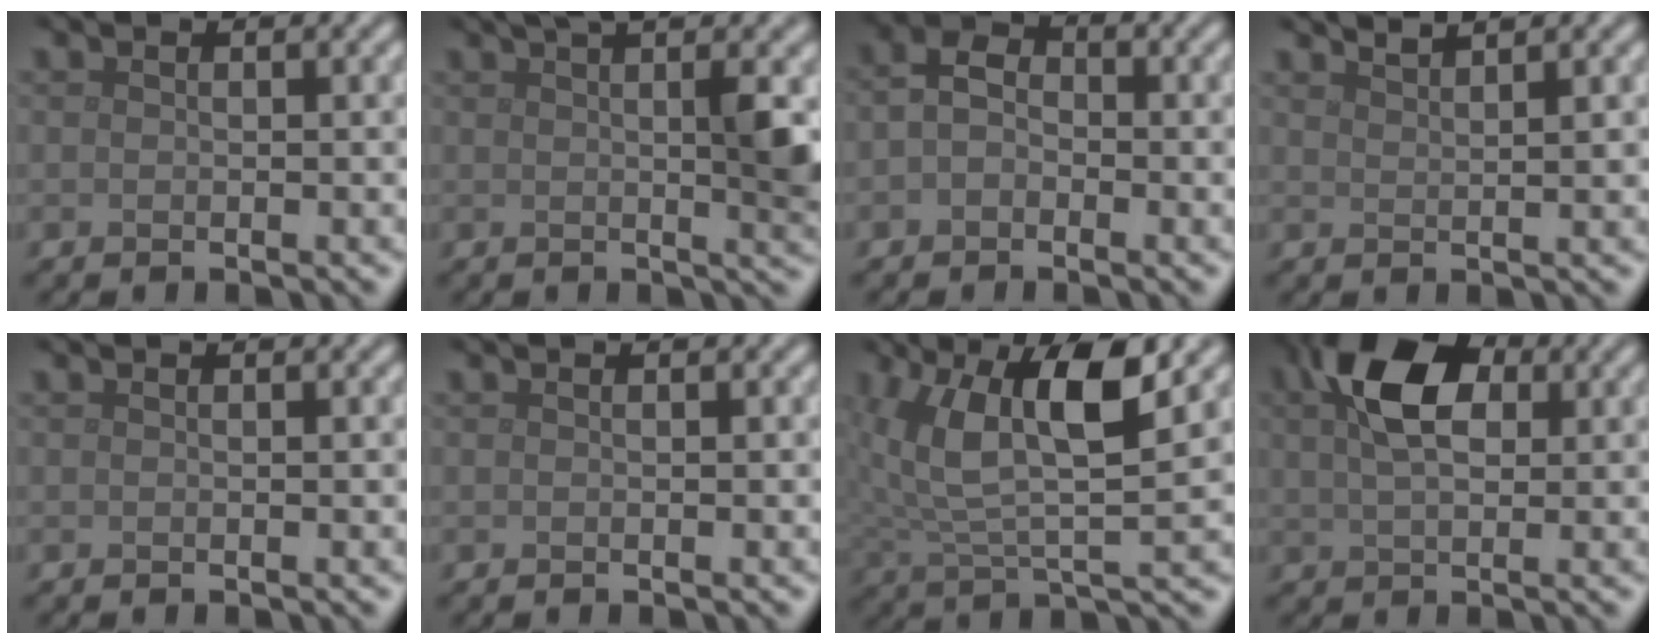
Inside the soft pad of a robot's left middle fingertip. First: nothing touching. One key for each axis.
{"total": 5.8, "fx": 2.2, "fy": 1.1, "fz": 5.3, "tx": -0.066, "ty": 0.006, "tz": 0.034}
{"total": 2.3, "fx": -0.6, "fy": 1.8, "fz": 1.3, "tx": -0.030, "ty": 0.005, "tz": -0.021}
{"total": 2.0, "fx": 1.8, "fy": 0.3, "fz": 0.9, "tx": -0.002, "ty": 0.005, "tz": 0.023}
{"total": 0.0}
{"total": 0.0}
{"total": 8.5, "fx": 3.2, "fy": 3.2, "fz": 7.1, "tx": -0.150, "ty": 0.005, "tz": 0.051}
{"total": 7.1, "fx": 2.4, "fy": 4.0, "fz": 5.3, "tx": -0.106, "ty": 0.013, "tz": 0.032}